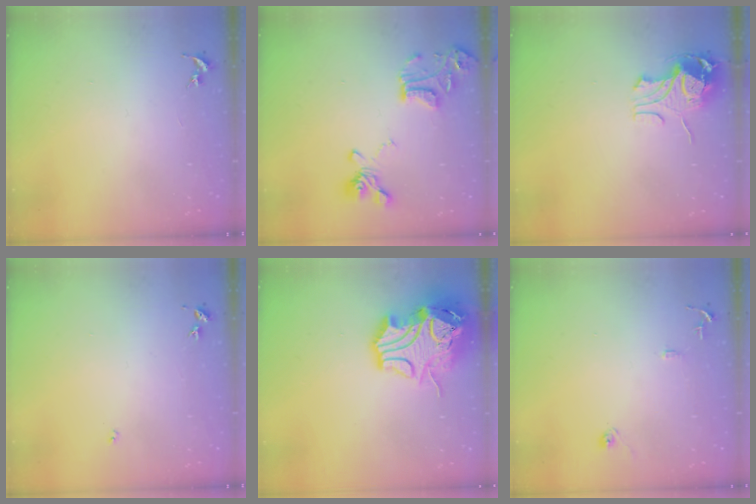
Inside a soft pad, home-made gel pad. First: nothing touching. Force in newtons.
{"total": 15.9, "press": 15.8, "slide": 1.7}
{"total": 10.8, "press": 10.8, "slide": 1.2}
{"total": 3.0, "press": 3.0, "slide": 0.4}
{"total": 18.6, "press": 18.4, "slide": 2.7}
{"total": 9.1, "press": 9.1, "slide": 0.8}